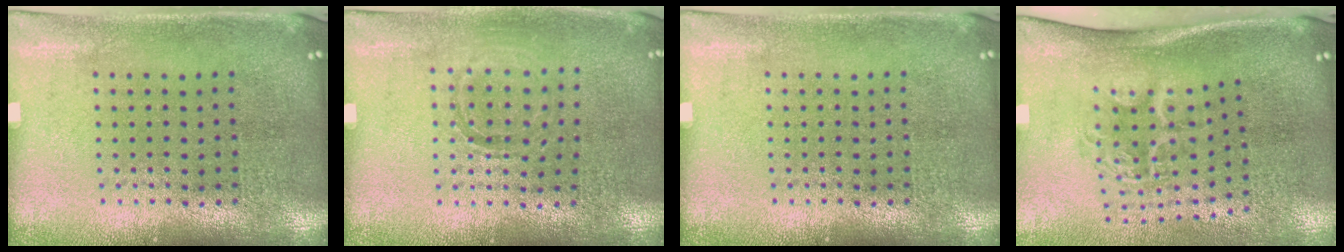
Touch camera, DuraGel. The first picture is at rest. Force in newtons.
{"total": 0.9, "press": 0.9, "slide": 0.2}
{"total": 0.0}
{"total": 2.0, "press": 1.3, "slide": 1.5}